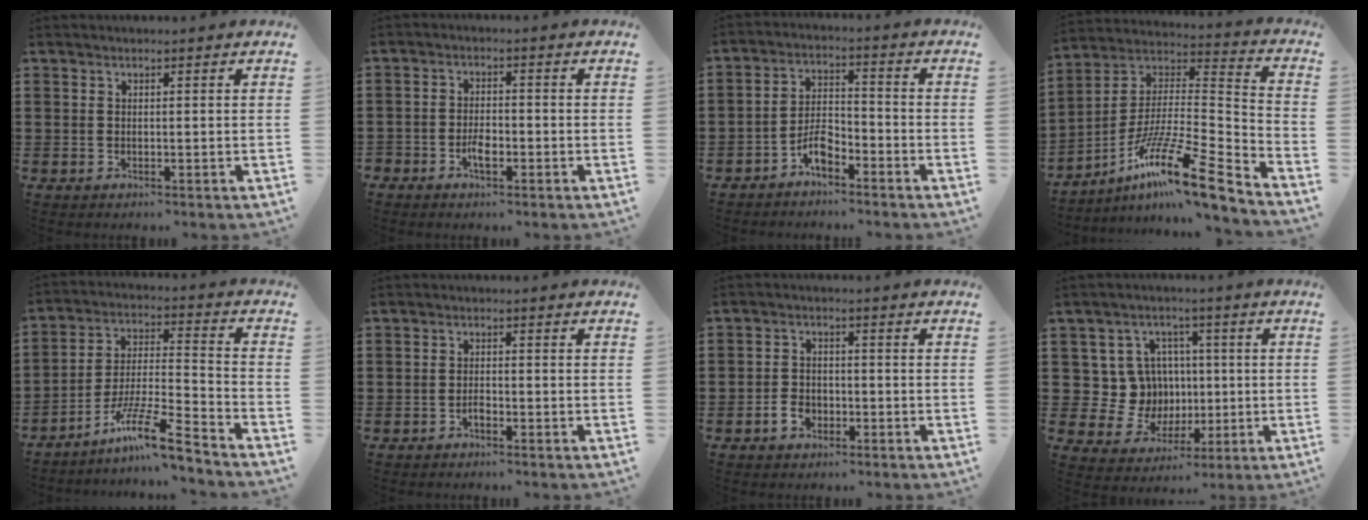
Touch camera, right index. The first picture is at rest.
{"total": 2.9, "force": [-1.7, 1.4, 2.0], "torque": [-0.046, -0.002, -0.032]}
{"total": 4.9, "force": [-3.4, 1.9, 2.9], "torque": [-0.066, 0.003, -0.067]}
{"total": 15.5, "force": [-10.3, 2.1, 11.3], "torque": [-0.200, 0.008, -0.192]}
{"total": 11.1, "force": [-8.6, 1.0, 7.0], "torque": [-0.130, 0.011, -0.169]}
{"total": 1.3, "force": [-1.0, 0.4, 0.7], "torque": [-0.018, -0.006, -0.018]}
{"total": 3.1, "force": [-1.6, 2.2, 1.4], "torque": [-0.029, 0.004, -0.032]}
{"total": 8.6, "force": [0.9, 8.3, 2.2], "torque": [-0.059, 0.006, 0.026]}